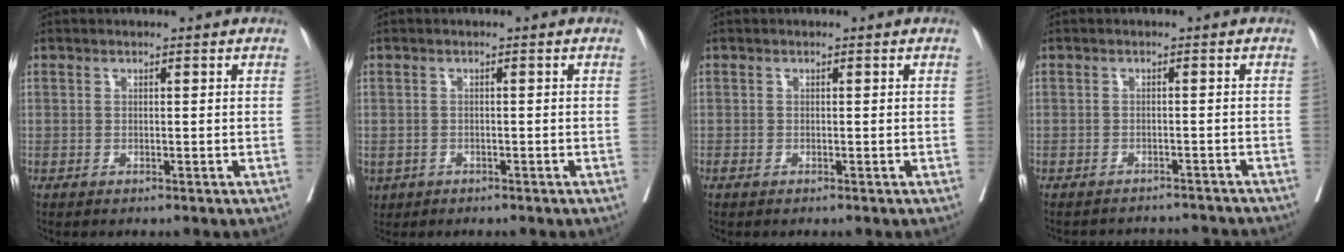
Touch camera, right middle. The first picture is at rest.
{"total": 4.2, "force": [-2.3, 3.1, 1.6], "torque": [-0.044, -0.003, -0.033]}
{"total": 0.0}
{"total": 9.4, "force": [-9.1, 1.3, 1.5], "torque": [-0.021, 0.010, -0.104]}